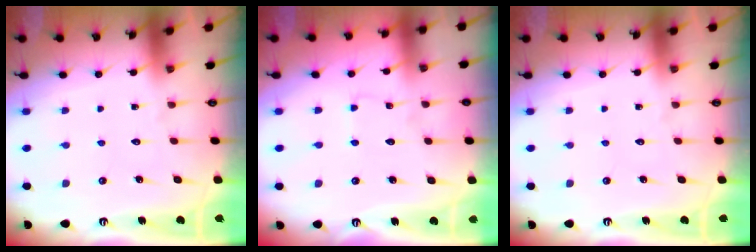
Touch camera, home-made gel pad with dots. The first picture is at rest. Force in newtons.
{"total": 2.5, "press": 2.5, "slide": 0.3}
{"total": 0.0}